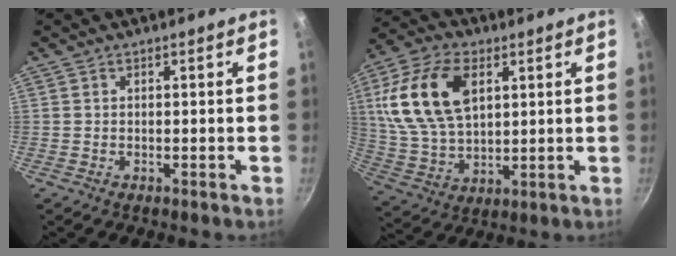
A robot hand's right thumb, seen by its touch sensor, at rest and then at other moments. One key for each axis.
{"total": 18.3, "fx": 5.3, "fy": 11.1, "fz": 13.6, "tx": -0.249, "ty": -0.007, "tz": 0.105}